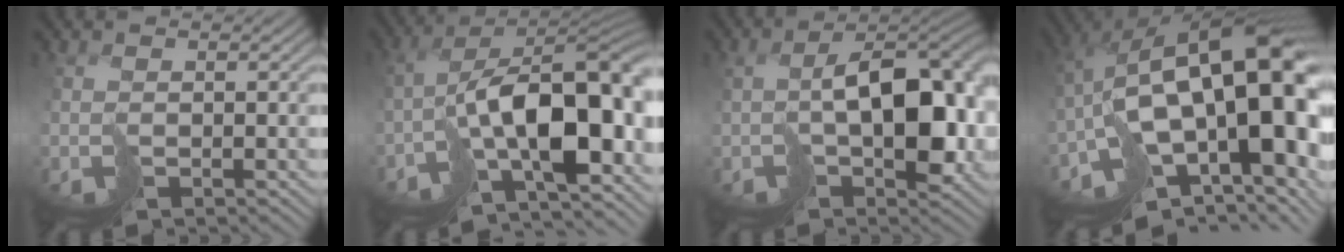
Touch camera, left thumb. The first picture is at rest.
{"total": 15.2, "force": [-5.5, 6.5, 12.6], "torque": [-0.186, -0.009, -0.084]}
{"total": 11.8, "force": [-0.9, 6.6, 9.7], "torque": [-0.149, -0.010, 0.001]}
{"total": 19.5, "force": [-3.2, 10.2, 16.3], "torque": [-0.240, -0.010, -0.030]}